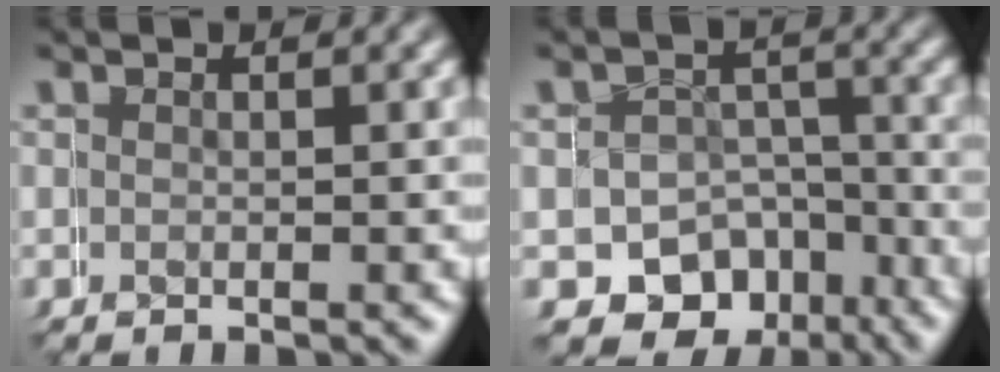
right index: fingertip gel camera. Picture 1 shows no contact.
{"total": 8.3, "force": [-3.8, 7.4, 0.1], "torque": [0.004, -0.041, -0.054]}